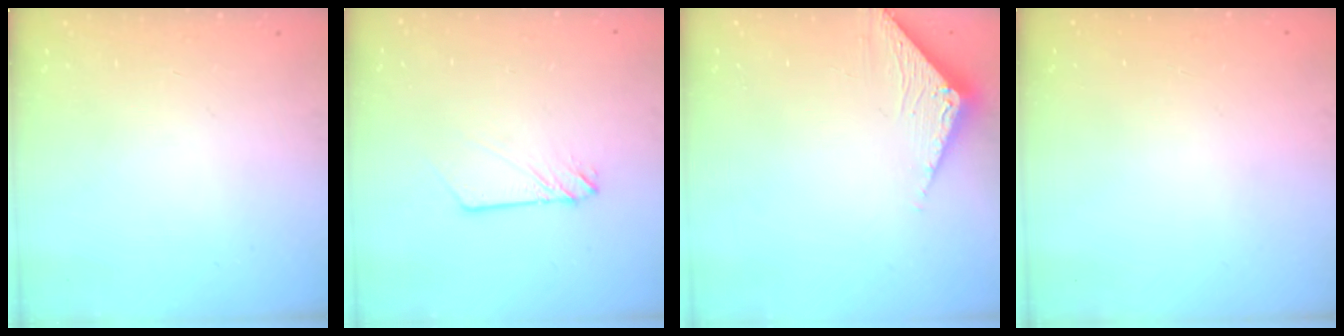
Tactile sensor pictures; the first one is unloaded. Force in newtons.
{"total": 2.9, "press": 2.9, "slide": 0.4}
{"total": 3.5, "press": 3.5, "slide": 0.2}
{"total": 0.0}